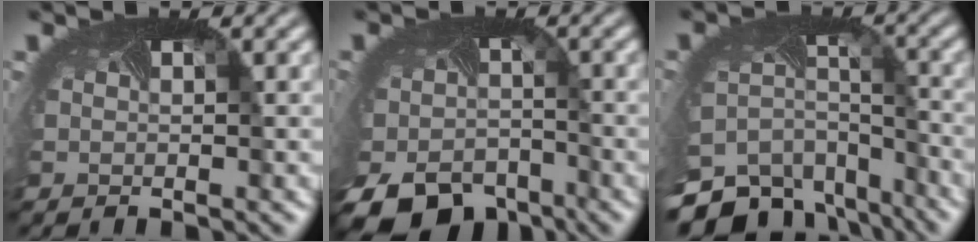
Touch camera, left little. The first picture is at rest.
{"total": 10.9, "force": [-7.3, 7.0, 4.2], "torque": [-0.118, -0.067, -0.098]}
{"total": 11.3, "force": [-8.6, 6.6, 3.1], "torque": [-0.098, -0.034, -0.114]}